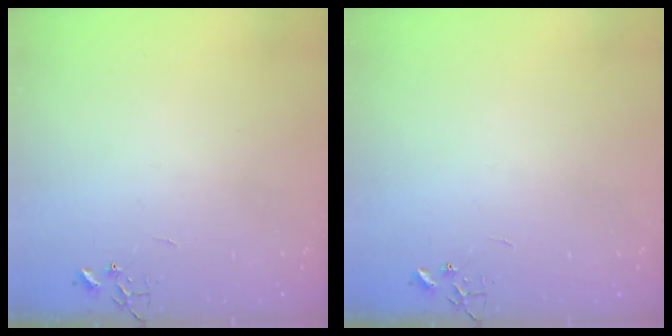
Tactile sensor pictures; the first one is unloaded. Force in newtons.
{"total": 0.0}